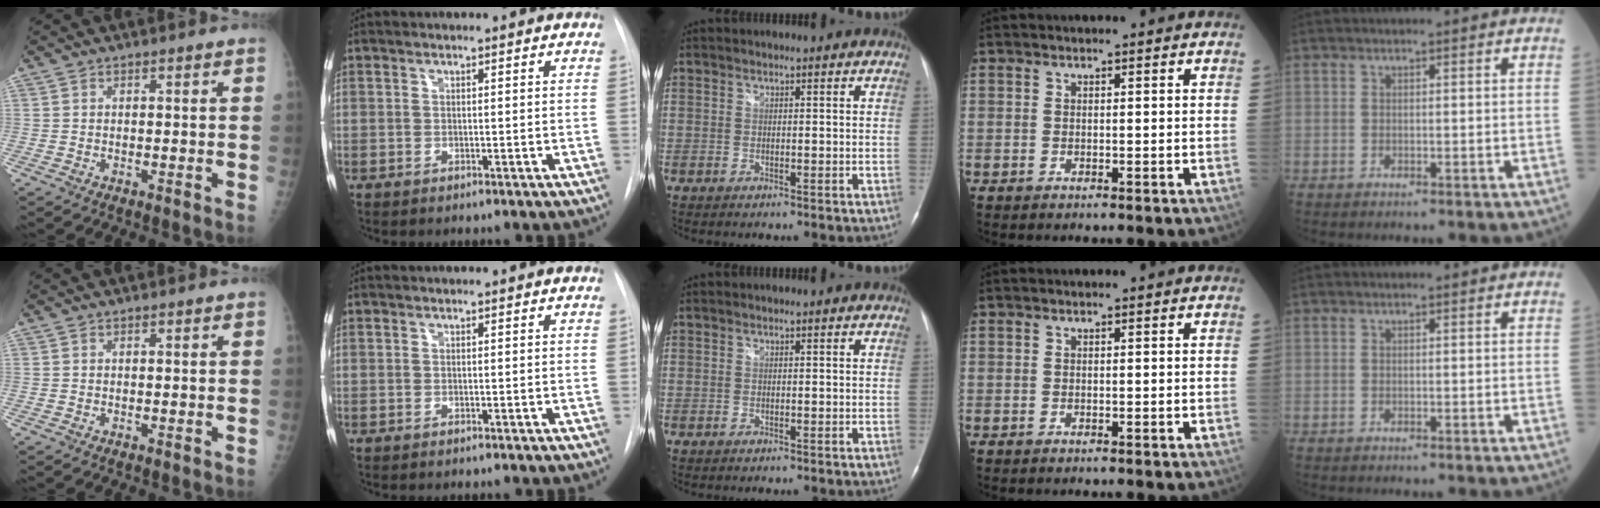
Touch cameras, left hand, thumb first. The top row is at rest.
{}